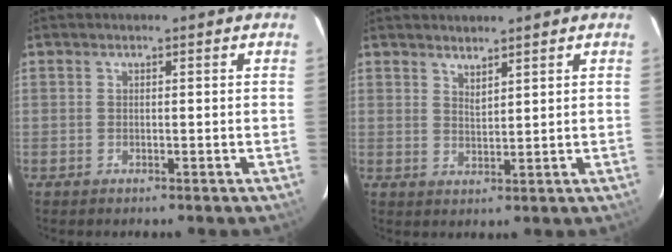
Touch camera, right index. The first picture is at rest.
{"total": 2.5, "force": [2.2, 0.4, 1.0], "torque": [-0.018, 0.001, 0.038]}